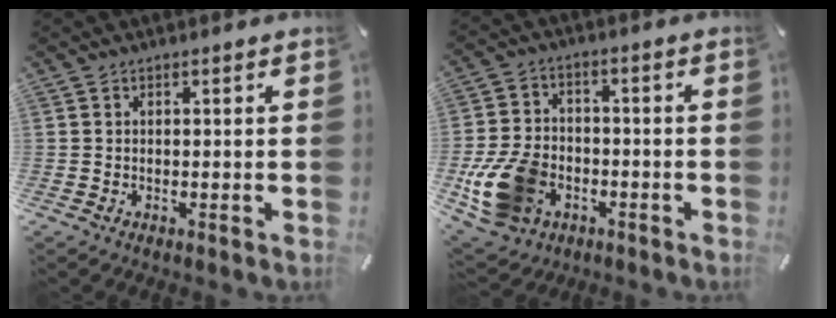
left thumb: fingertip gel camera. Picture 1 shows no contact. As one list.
[{"total": 14.3, "force": [-4.7, 10.6, 8.4], "torque": [-0.177, 0.027, -0.082]}]